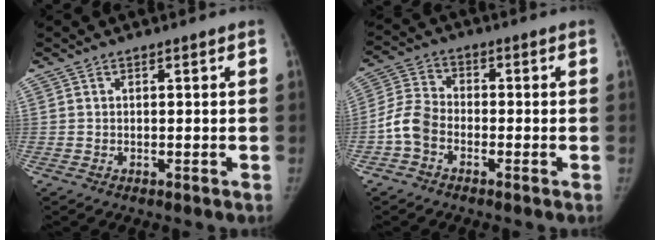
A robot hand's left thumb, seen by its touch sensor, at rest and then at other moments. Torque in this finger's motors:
{"motor_torque": [-0.29, 0.42, 0.85, 0.01, 0.12]}